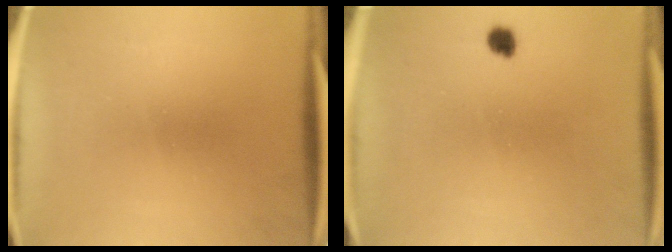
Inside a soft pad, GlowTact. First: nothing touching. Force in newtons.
{"total": 1.8}